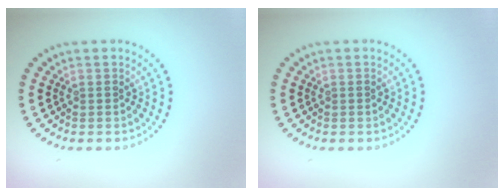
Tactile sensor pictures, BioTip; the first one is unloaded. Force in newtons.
{"total": 0.0}